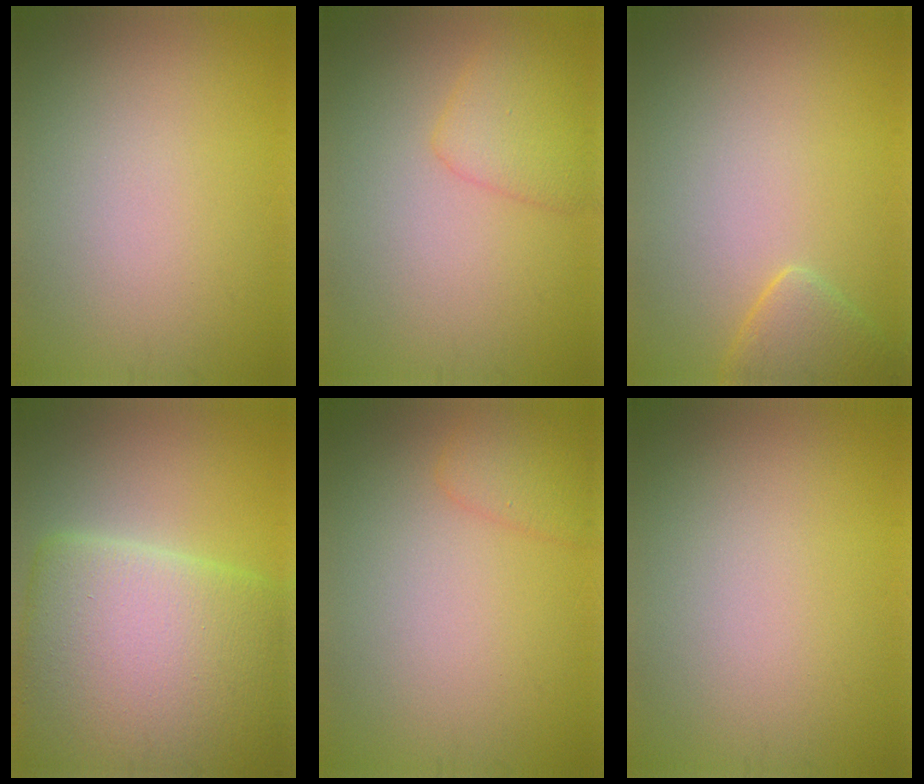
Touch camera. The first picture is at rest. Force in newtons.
{"total": 2.7, "press": 2.7, "slide": 0.2}
{"total": 2.6, "press": 2.6, "slide": 0.2}
{"total": 14.6, "press": 14.6, "slide": 0.3}
{"total": 2.0, "press": 2.0, "slide": 0.1}
{"total": 0.0}